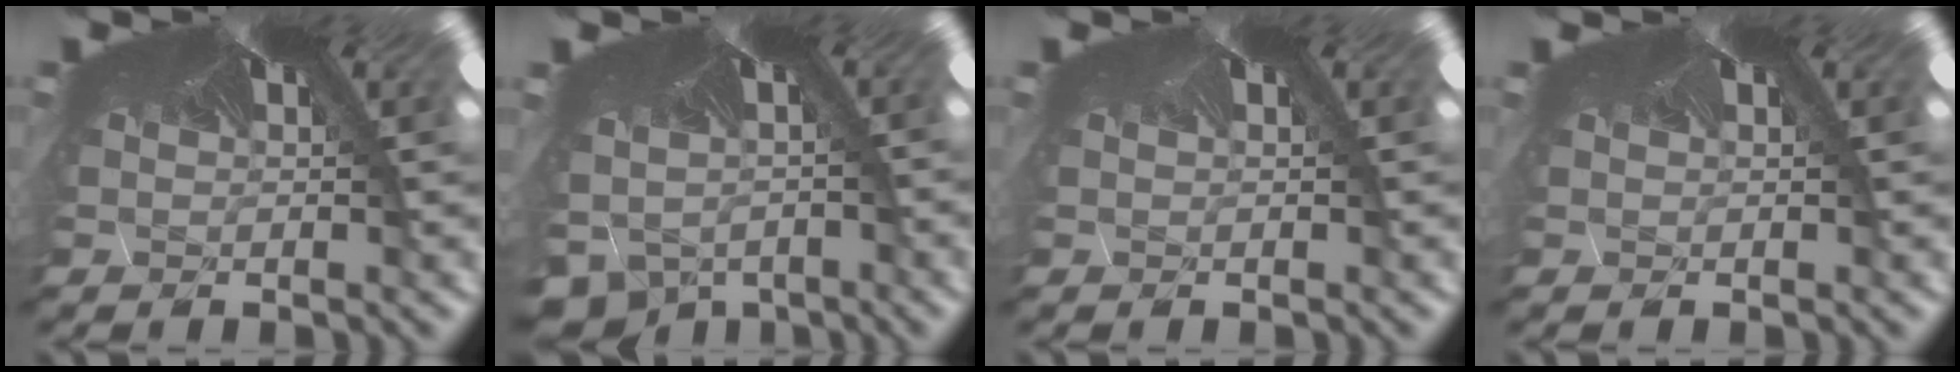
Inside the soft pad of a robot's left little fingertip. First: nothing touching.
{"total": 6.2, "force": [-6.1, 1.0, -0.3], "torque": [0.000, -0.086, -0.058]}
{"total": 0.0}
{"total": 0.0}